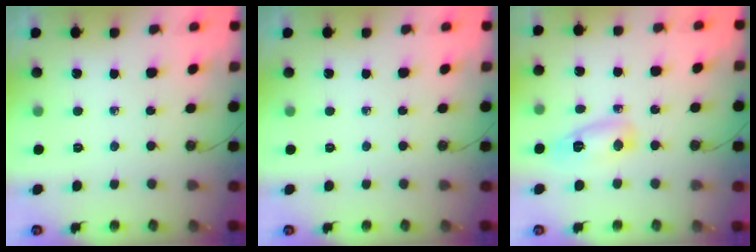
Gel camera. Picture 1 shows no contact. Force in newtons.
{"total": 0.0}
{"total": 6.7, "press": 6.6, "slide": 0.9}